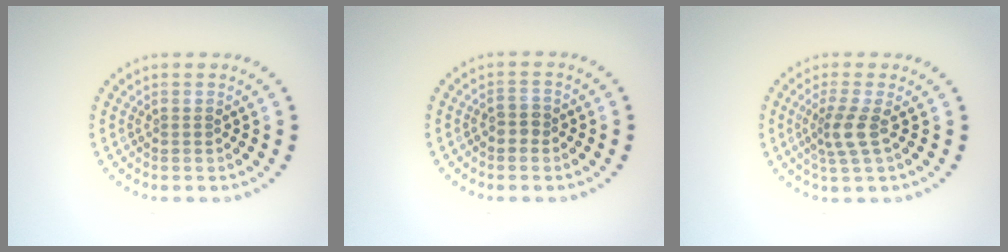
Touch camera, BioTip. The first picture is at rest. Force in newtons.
{"total": 1.5, "press": 1.4, "slide": 0.6}
{"total": 2.4, "press": 1.8, "slide": 1.6}